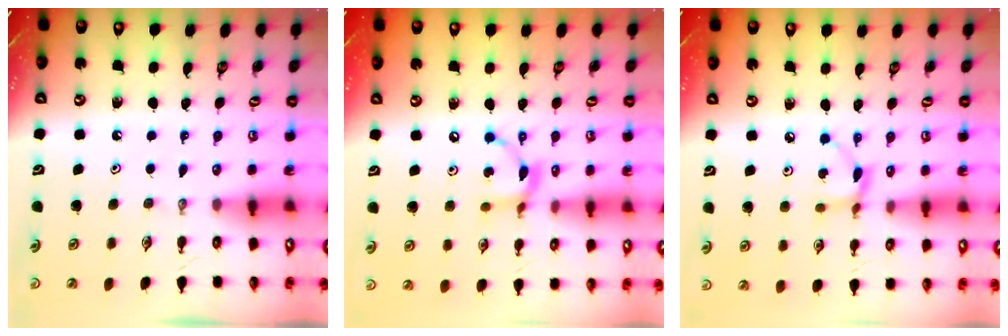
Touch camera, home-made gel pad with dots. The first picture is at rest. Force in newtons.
{"total": 11.1, "press": 11.1, "slide": 0.6}
{"total": 4.9, "press": 4.8, "slide": 0.2}